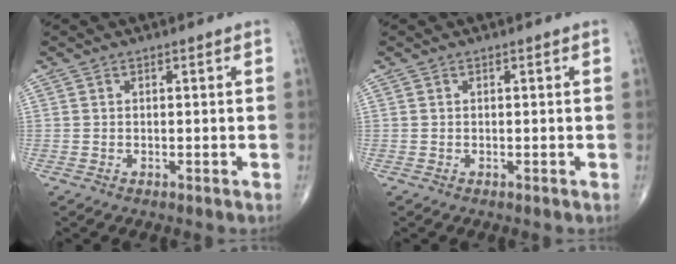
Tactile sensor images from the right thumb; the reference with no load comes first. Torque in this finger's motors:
{"motor_torque": [0.00, 0.00, 0.00, 0.00, 0.00]}